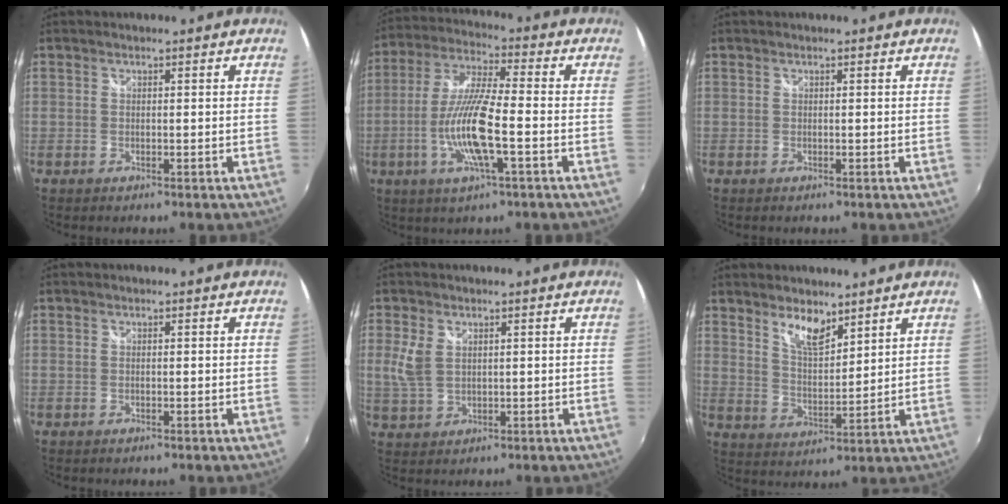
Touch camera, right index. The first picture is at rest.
{"total": 12.9, "force": [-3.8, 1.8, 12.2], "torque": [-0.248, -0.009, -0.071]}
{"total": 0.0}
{"total": 0.0}
{"total": 4.8, "force": [1.0, 3.3, 3.3], "torque": [-0.077, 0.001, 0.023]}
{"total": 6.7, "force": [5.0, 2.3, 3.9], "torque": [-0.063, 0.000, 0.092]}